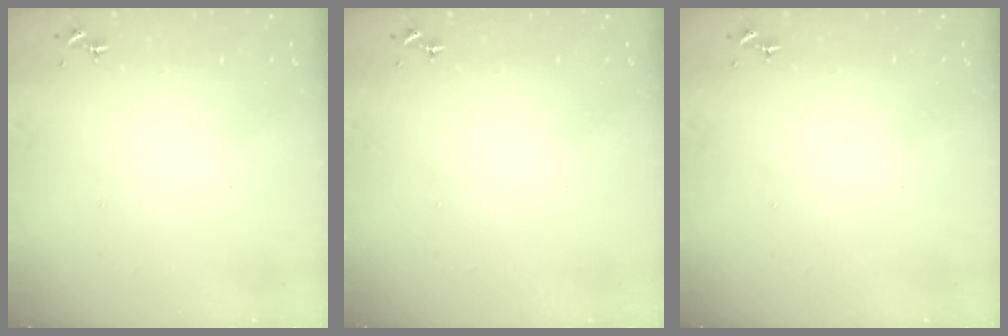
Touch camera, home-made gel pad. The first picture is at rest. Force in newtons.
{"total": 0.0}
{"total": 0.0}